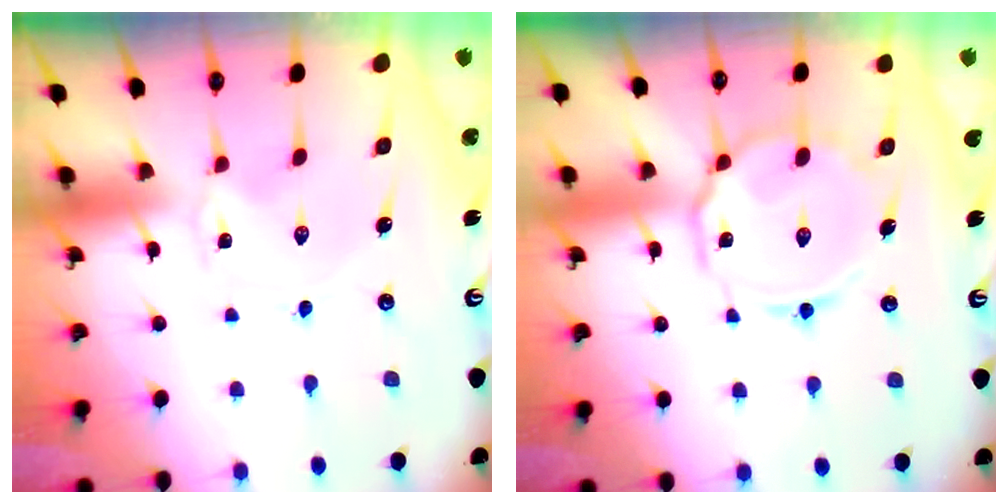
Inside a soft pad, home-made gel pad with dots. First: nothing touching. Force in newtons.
{"total": 13.0, "press": 12.9, "slide": 1.0}